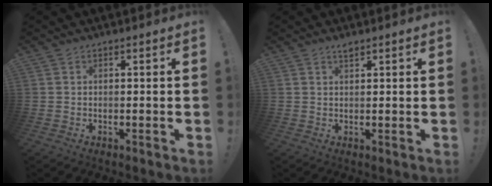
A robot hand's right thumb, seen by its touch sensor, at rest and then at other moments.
{"total": 2.0, "force": [1.8, 0.3, 0.8], "torque": [-0.003, -0.010, 0.029]}